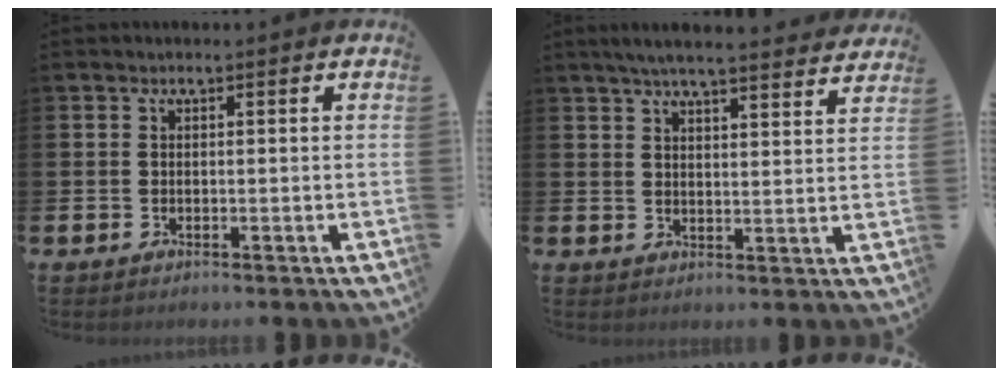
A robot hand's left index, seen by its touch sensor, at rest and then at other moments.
{"total": 5.5, "force": [5.2, 0.1, 1.6], "torque": [-0.036, -0.028, 0.090]}